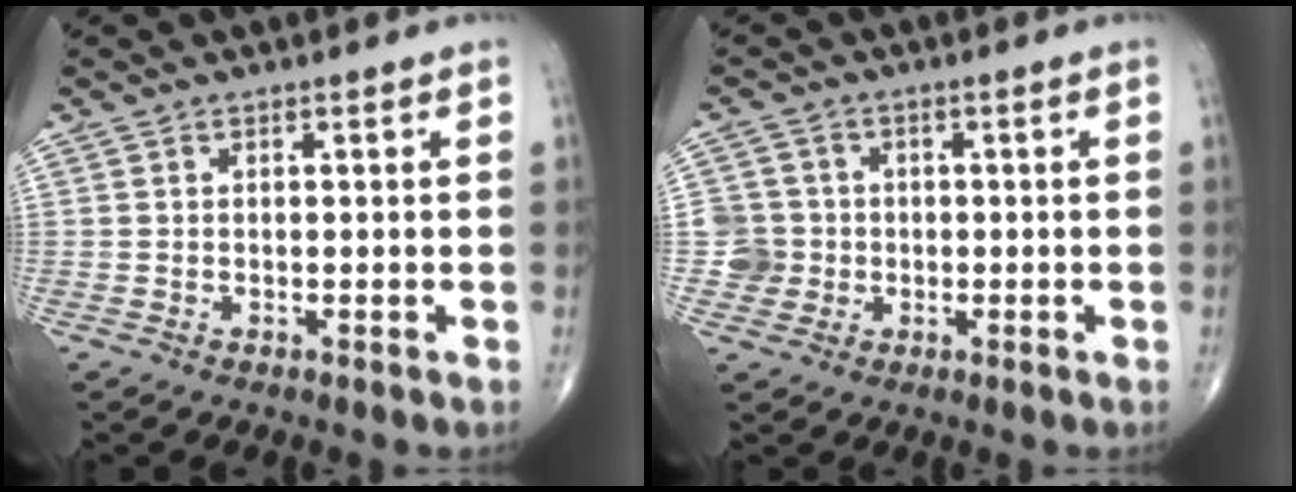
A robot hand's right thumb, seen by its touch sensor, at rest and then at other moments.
{"total": 4.6, "force": [-0.6, 4.5, 0.0], "torque": [0.031, 0.012, -0.016]}